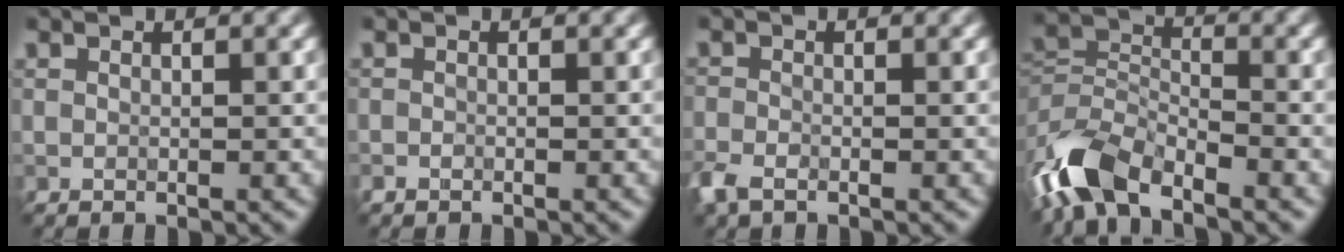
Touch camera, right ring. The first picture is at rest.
{"total": 0.5, "force": [-0.4, 0.3, 0.1], "torque": [0.000, -0.003, -0.007]}
{"total": 2.4, "force": [-1.6, 1.2, 1.4], "torque": [-0.034, -0.007, -0.043]}
{"total": 6.8, "force": [-4.7, 3.0, 3.8], "torque": [-0.077, 0.000, -0.107]}